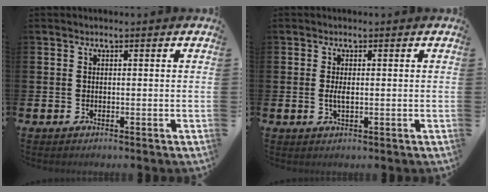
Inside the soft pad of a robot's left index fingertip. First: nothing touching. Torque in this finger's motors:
{"motor_torque": [0.51, -0.10, 0.08, 0.09]}